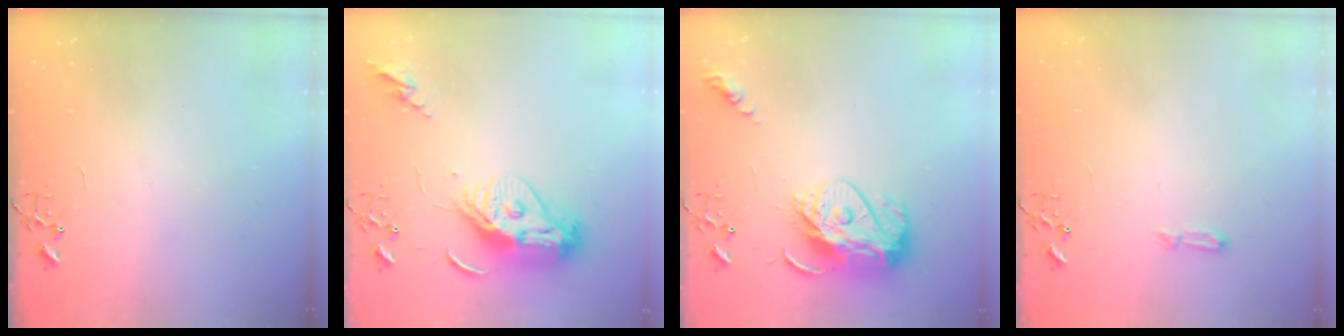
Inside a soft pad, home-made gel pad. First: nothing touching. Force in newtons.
{"total": 13.5, "press": 13.4, "slide": 1.5}
{"total": 14.0, "press": 13.9, "slide": 1.4}
{"total": 4.8, "press": 4.8, "slide": 0.5}